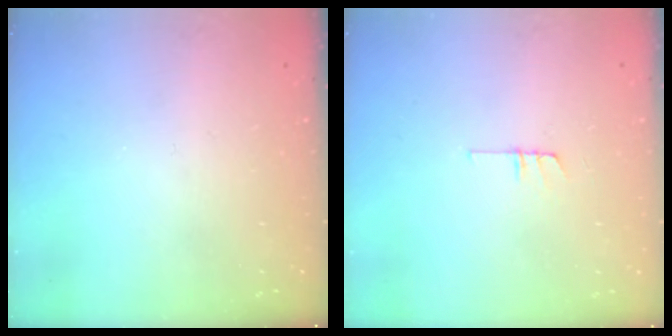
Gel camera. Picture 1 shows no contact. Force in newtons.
{"total": 4.8, "press": 4.8, "slide": 0.4}